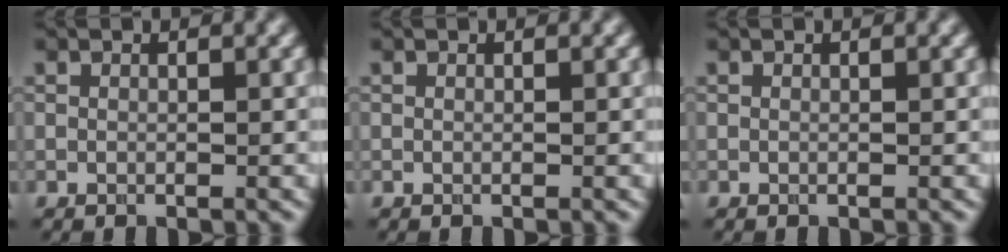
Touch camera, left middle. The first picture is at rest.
{"total": 0.0}
{"total": 0.0}